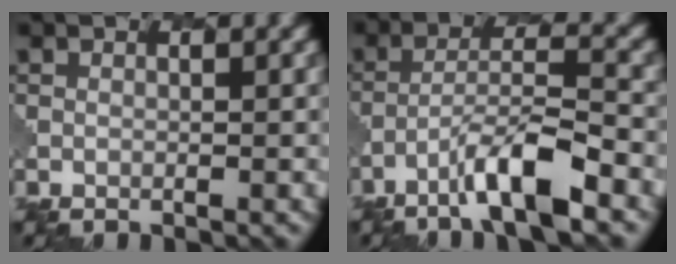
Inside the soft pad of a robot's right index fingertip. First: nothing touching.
{"total": 6.2, "force": [-3.8, 1.1, 4.7], "torque": [-0.081, 0.009, -0.068]}